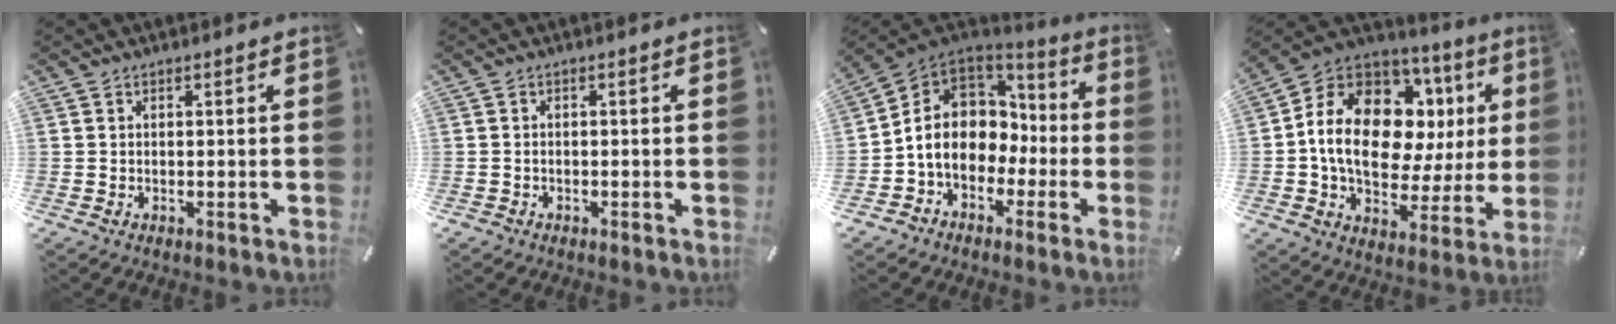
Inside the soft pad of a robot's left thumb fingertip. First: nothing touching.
{"total": 0.9, "force": [-0.5, 0.7, 0.4], "torque": [-0.008, 0.003, -0.012]}
{"total": 11.6, "force": [-1.8, 10.1, 5.3], "torque": [-0.124, 0.010, -0.030]}
{"total": 18.3, "force": [2.8, 12.9, 12.7], "torque": [-0.232, -0.021, 0.044]}